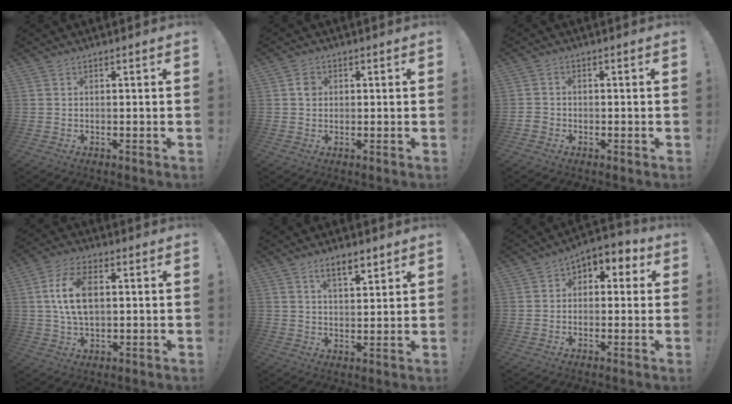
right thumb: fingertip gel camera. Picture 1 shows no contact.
{"total": 2.3, "force": [0.2, 2.0, 1.0], "torque": [0.005, -0.004, -0.002]}
{"total": 2.1, "force": [-1.3, 1.5, 0.6], "torque": [-0.007, 0.004, -0.023]}
{"total": 11.6, "force": [1.9, 6.9, 9.1], "torque": [-0.162, 0.001, 0.033]}
{"total": 6.3, "force": [4.4, 2.2, 3.9], "torque": [-0.053, -0.022, 0.075]}
{"total": 4.2, "force": [0.1, 3.6, 2.2], "torque": [-0.017, 0.002, 0.001]}